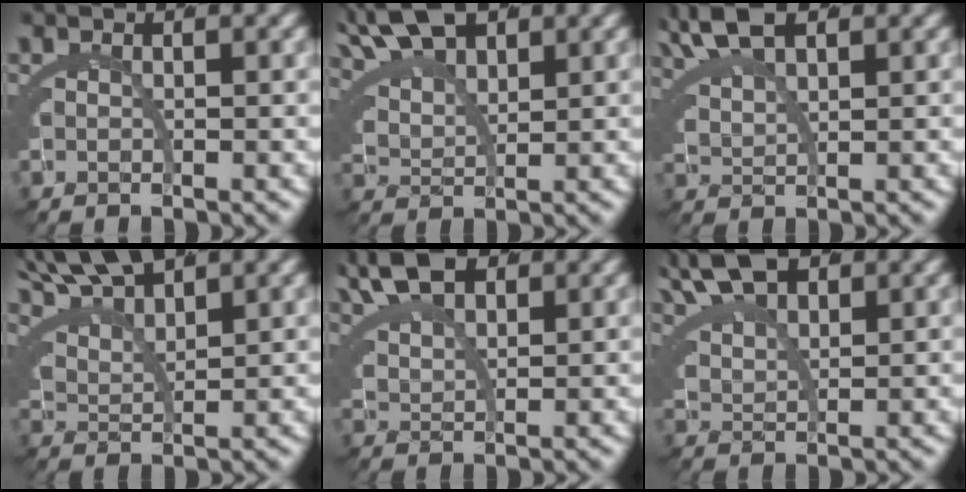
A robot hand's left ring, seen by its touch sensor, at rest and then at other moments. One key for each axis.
{"total": 5.4, "fx": 4.8, "fy": 1.1, "fz": 2.4, "tx": -0.044, "ty": 0.011, "tz": 0.086}
{"total": 4.0, "fx": 3.5, "fy": 0.0, "fz": 1.8, "tx": -0.042, "ty": 0.005, "tz": 0.071}
{"total": 5.5, "fx": 5.3, "fy": 0.0, "fz": 1.7, "tx": -0.028, "ty": 0.020, "tz": 0.090}
{"total": 4.6, "fx": 4.0, "fy": 0.8, "fz": 2.2, "tx": -0.044, "ty": 0.006, "tz": 0.076}
{"total": 4.8, "fx": 4.3, "fy": 0.8, "fz": 2.1, "tx": -0.040, "ty": 0.008, "tz": 0.080}